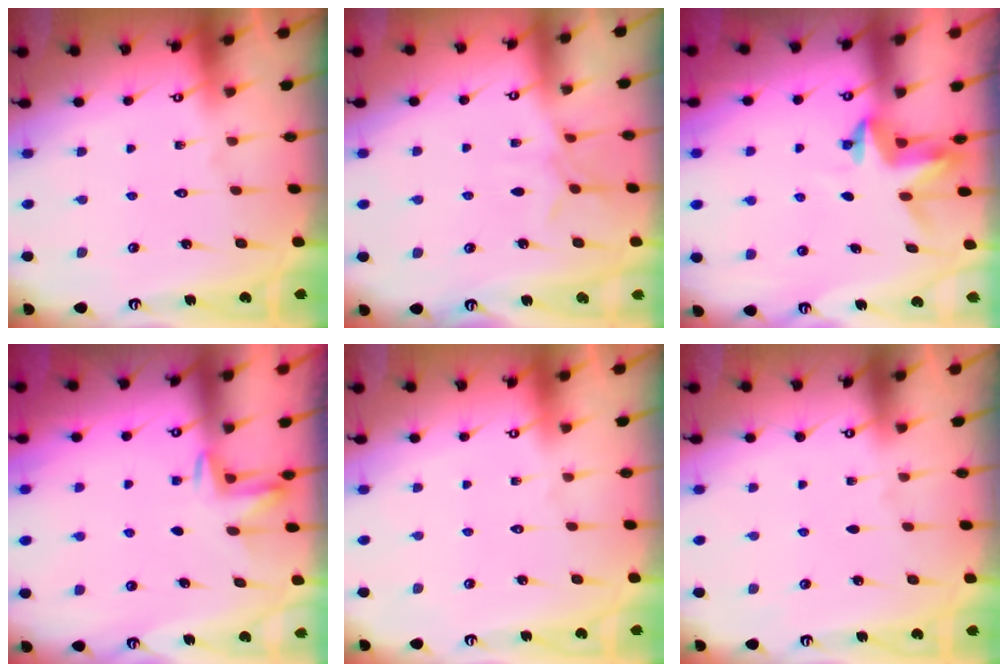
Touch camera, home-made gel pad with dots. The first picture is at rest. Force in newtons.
{"total": 5.2, "press": 5.1, "slide": 0.5}
{"total": 3.4, "press": 3.4, "slide": 0.2}
{"total": 2.3, "press": 2.2, "slide": 0.4}
{"total": 0.0}
{"total": 0.0}